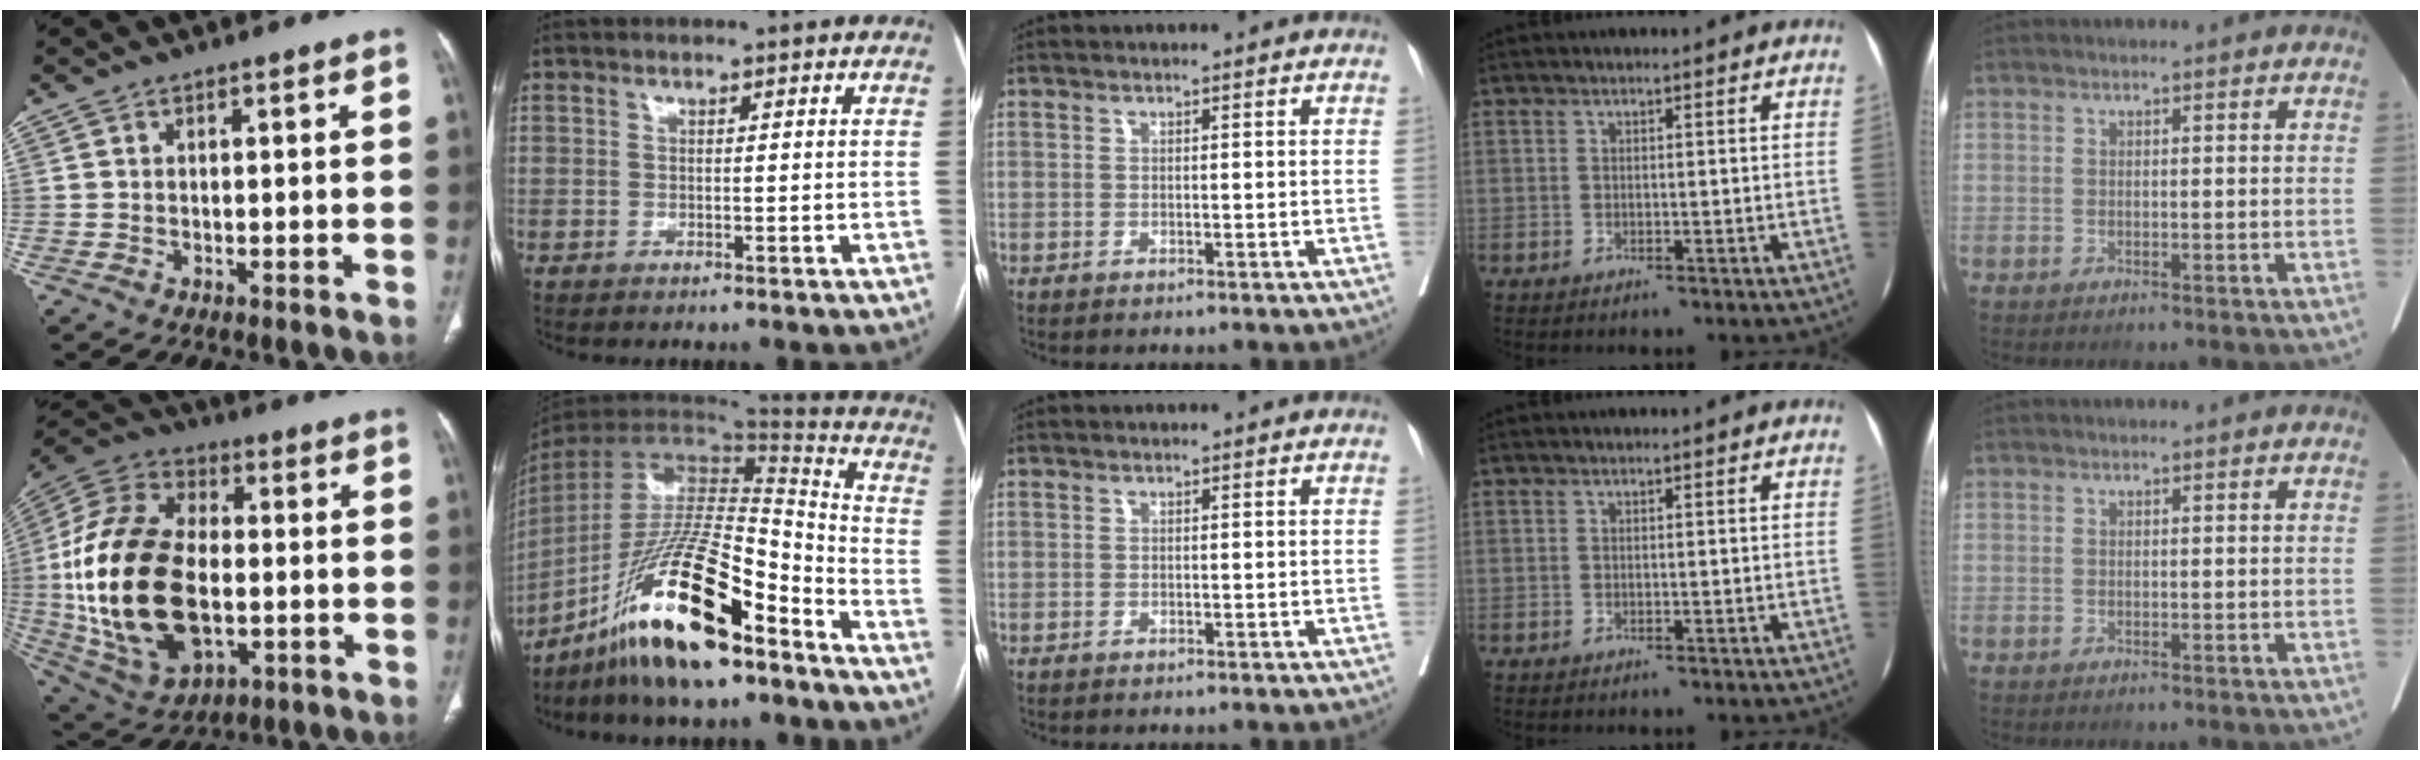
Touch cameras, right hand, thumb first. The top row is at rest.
{"thumb": {"total": 28.3, "force": [-2.4, 16.8, 22.6], "torque": [-0.452, 0.004, -0.024]}, "index": {"total": 20.7, "force": [-14.2, 3.6, 14.6], "torque": [-0.285, -0.014, -0.254]}}